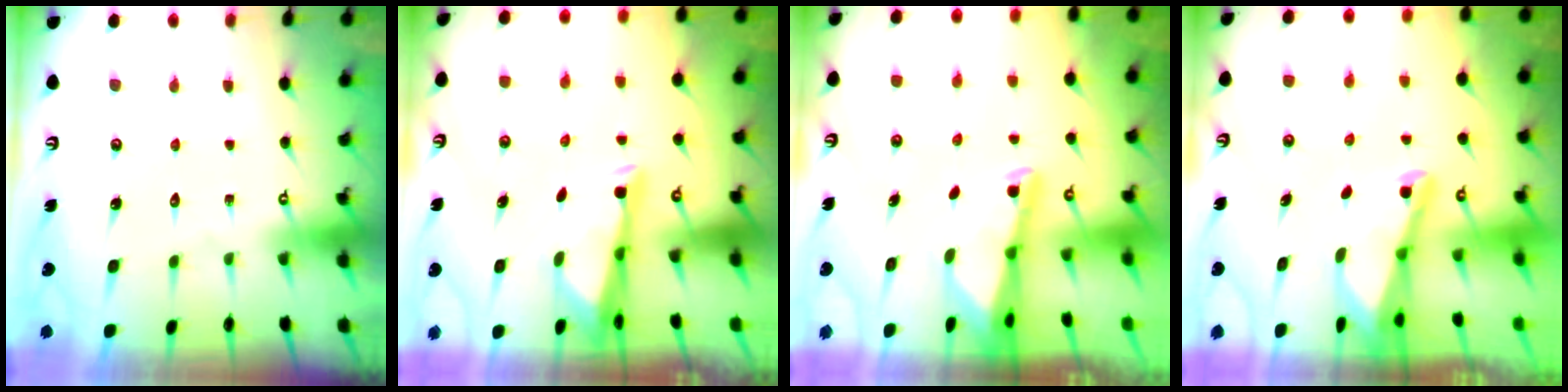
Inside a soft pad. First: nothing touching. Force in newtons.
{"total": 3.3, "press": 3.2, "slide": 0.9}
{"total": 2.4, "press": 2.4, "slide": 0.3}
{"total": 2.3, "press": 2.2, "slide": 0.2}